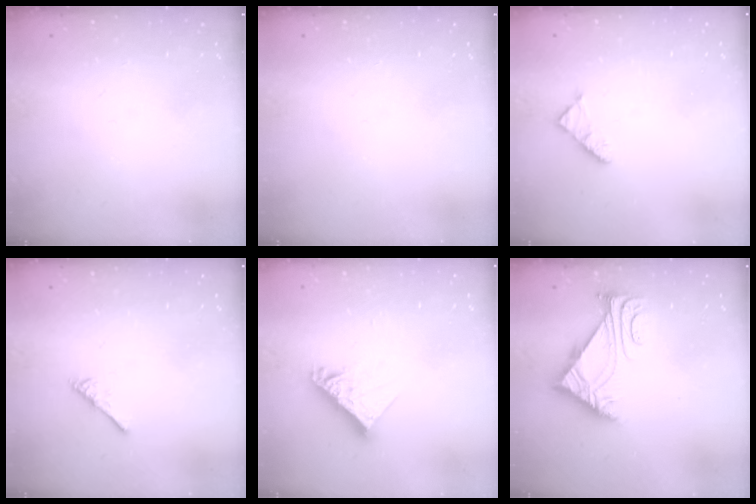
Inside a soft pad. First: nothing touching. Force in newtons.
{"total": 0.0}
{"total": 2.3, "press": 2.3, "slide": 0.4}
{"total": 2.9, "press": 2.9, "slide": 0.5}
{"total": 11.5, "press": 11.4, "slide": 1.1}
{"total": 6.1, "press": 6.0, "slide": 1.1}